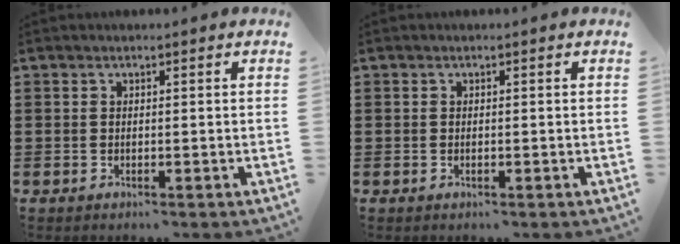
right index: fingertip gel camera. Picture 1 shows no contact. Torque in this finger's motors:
{"motor_torque": [2.14, 0.00, -0.02, -0.01]}